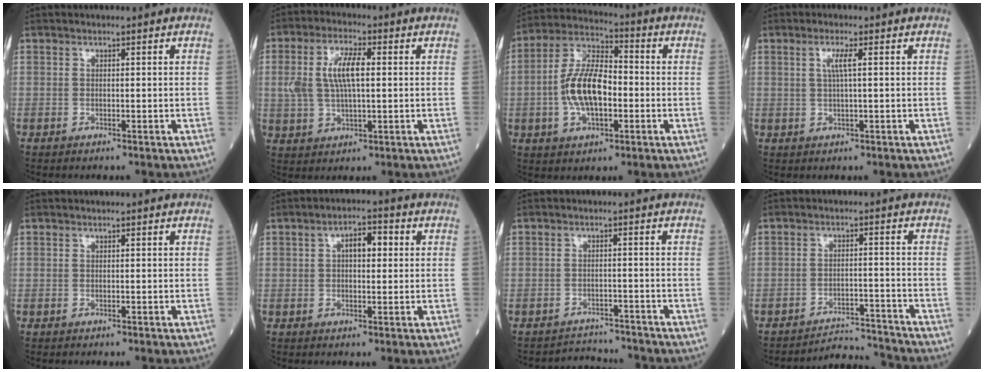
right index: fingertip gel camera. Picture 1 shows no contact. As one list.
[{"total": 8.1, "force": [1.3, 2.9, 7.5], "torque": [-0.162, 0.017, 0.029]}, {"total": 11.7, "force": [-1.6, 5.0, 10.5], "torque": [-0.221, 0.015, -0.031]}, {"total": 2.6, "force": [0.7, -0.1, 2.5], "torque": [-0.055, 0.001, 0.014]}, {"total": 0.0}, {"total": 4.5, "force": [1.0, 1.9, 3.9], "torque": [-0.064, 0.015, 0.014]}, {"total": 4.1, "force": [-3.9, 0.7, -1.2], "torque": [0.016, 0.013, -0.054]}, {"total": 6.4, "force": [-6.2, -1.2, -1.4], "torque": [0.019, 0.004, -0.096]}]